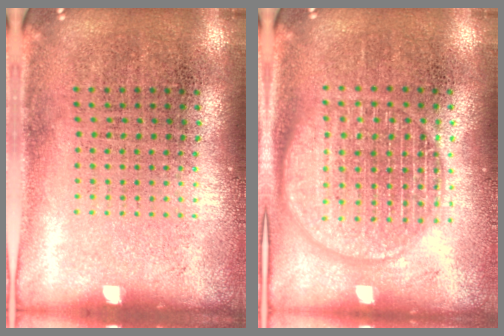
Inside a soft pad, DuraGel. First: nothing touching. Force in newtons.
{"total": 2.1, "press": 2.1, "slide": 0.3}